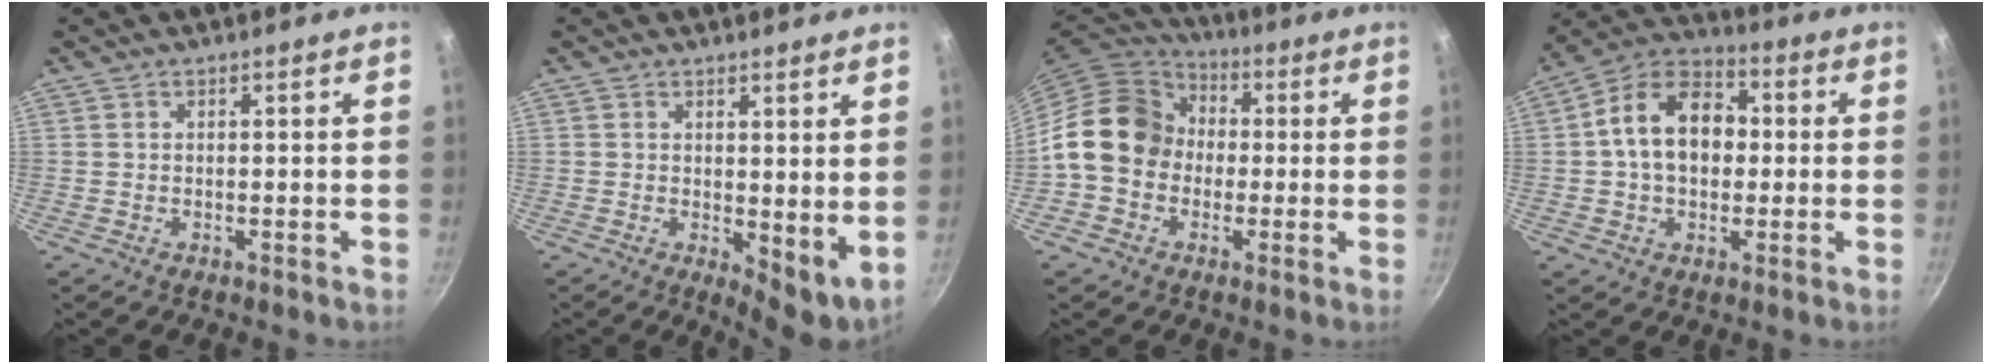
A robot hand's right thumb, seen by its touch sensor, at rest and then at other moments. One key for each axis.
{"total": 6.0, "fx": 1.3, "fy": 2.8, "fz": 5.1, "tx": -0.062, "ty": -0.011, "tz": 0.023}
{"total": 14.4, "fx": -0.3, "fy": 12.1, "fz": 7.8, "tx": -0.095, "ty": 0.036, "tz": -0.024}
{"total": 14.1, "fx": 0.8, "fy": 10.1, "fz": 9.8, "tx": -0.128, "ty": 0.031, "tz": -0.006}